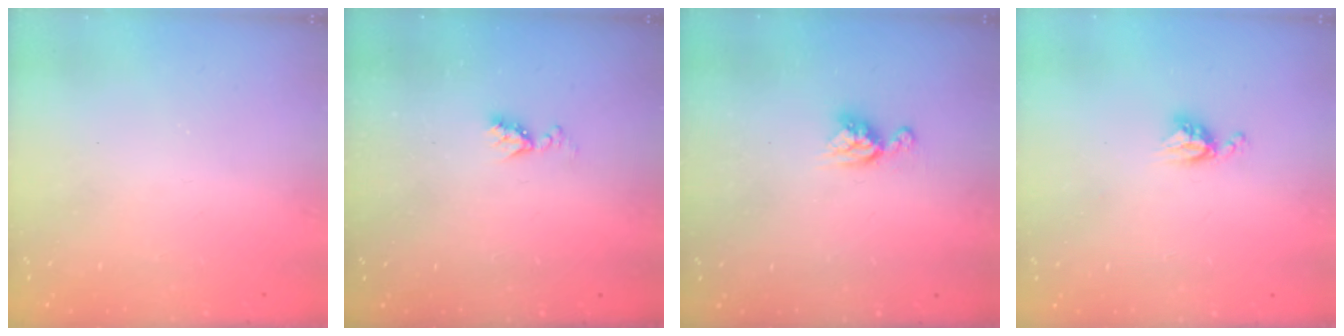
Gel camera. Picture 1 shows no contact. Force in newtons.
{"total": 5.9, "press": 5.9, "slide": 0.8}
{"total": 8.0, "press": 7.9, "slide": 0.7}
{"total": 5.1, "press": 5.1, "slide": 0.5}